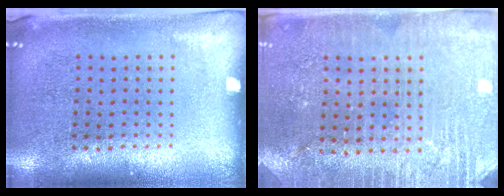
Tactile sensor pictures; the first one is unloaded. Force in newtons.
{"total": 2.9, "press": 2.9, "slide": 0.4}